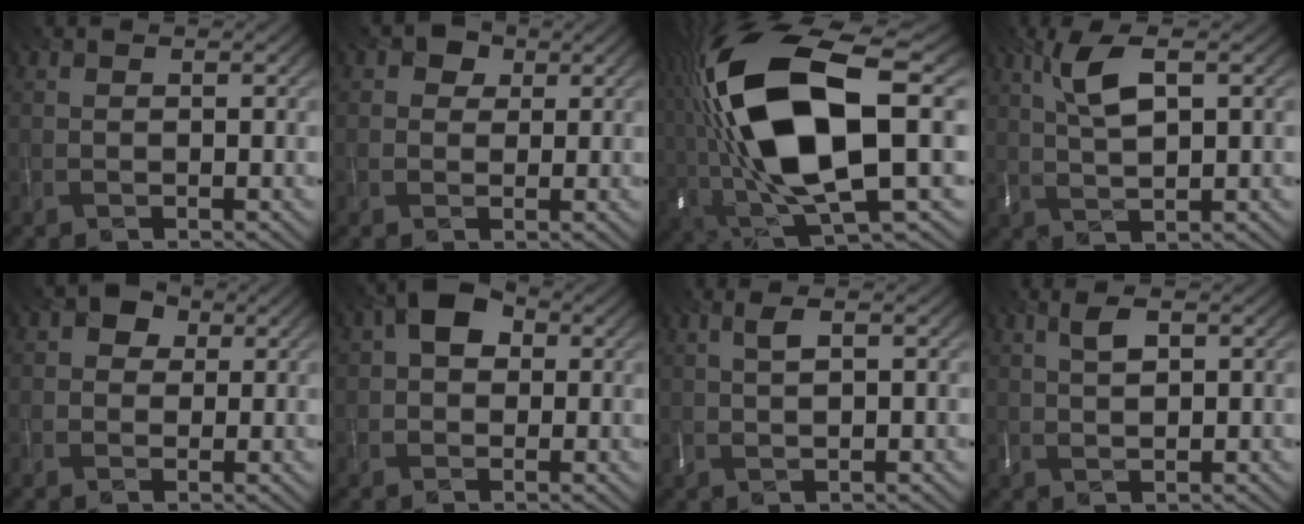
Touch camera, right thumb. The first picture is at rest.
{"total": 3.0, "force": [1.2, 2.4, 1.3], "torque": [-0.024, 0.003, 0.014]}
{"total": 19.2, "force": [0.7, 7.9, 17.5], "torque": [-0.368, -0.023, 0.018]}
{"total": 5.5, "force": [2.0, 1.3, 4.9], "torque": [-0.112, 0.005, 0.043]}
{"total": 3.4, "force": [1.0, 2.8, 1.6], "torque": [-0.032, 0.007, 0.008]}
{"total": 4.2, "force": [0.9, 3.0, 2.8], "torque": [-0.047, 0.012, 0.003]}
{"total": 1.8, "force": [0.6, 0.1, 1.7], "torque": [-0.040, 0.007, 0.015]}
{"total": 2.3, "force": [0.9, 0.6, 2.0], "torque": [-0.046, 0.005, 0.021]}